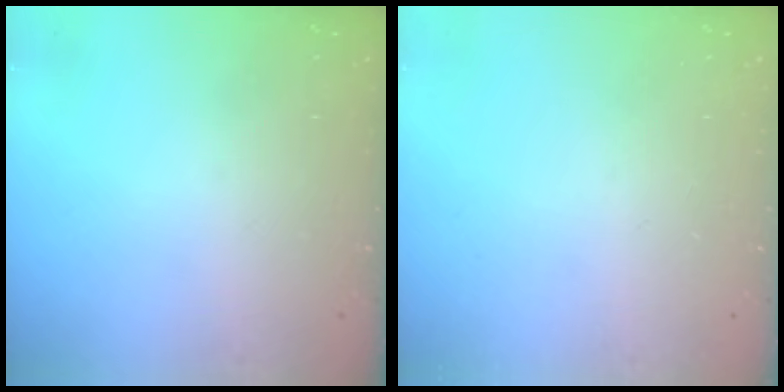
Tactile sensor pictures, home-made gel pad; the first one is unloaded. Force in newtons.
{"total": 0.0}